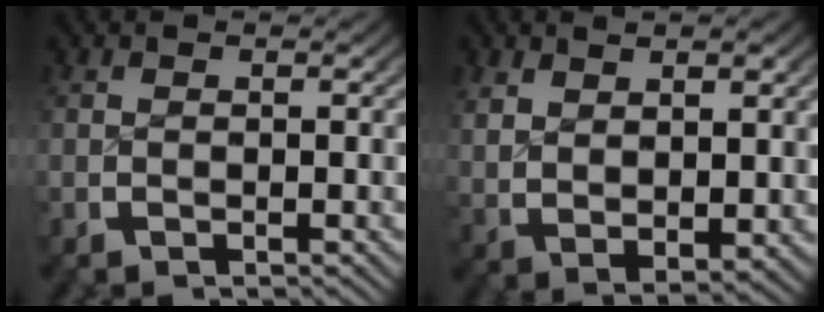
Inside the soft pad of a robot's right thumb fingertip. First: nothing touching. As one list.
[{"total": 4.9, "force": [1.6, 2.9, 3.6], "torque": [-0.069, -0.010, 0.045]}]